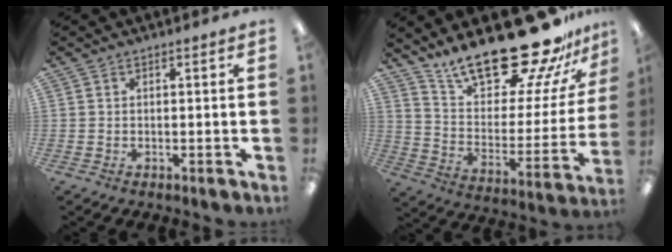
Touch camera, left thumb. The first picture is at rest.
{"total": 25.6, "force": [20.9, 7.7, 12.6], "torque": [-0.196, -0.151, 0.350]}